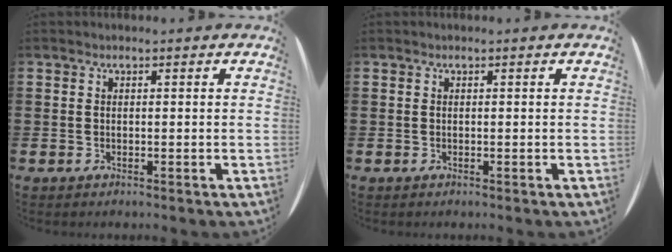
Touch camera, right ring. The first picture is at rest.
{"total": 0.0}